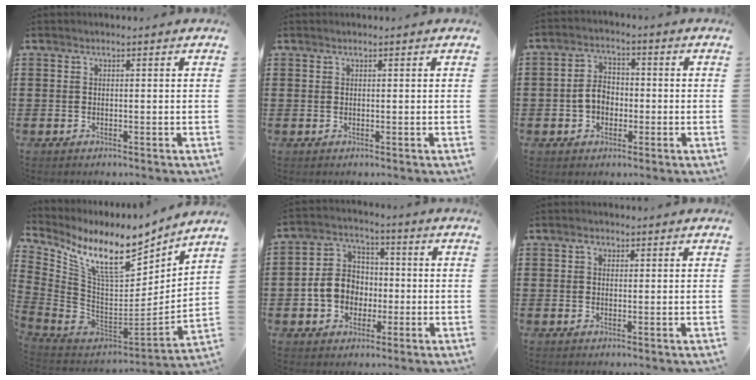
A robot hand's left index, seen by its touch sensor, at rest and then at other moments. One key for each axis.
{"total": 0.0}
{"total": 4.7, "fx": -1.0, "fy": 3.5, "fz": 3.0, "tx": -0.069, "ty": 0.007, "tz": -0.024}
{"total": 12.8, "fx": 8.6, "fy": 3.9, "fz": 8.6, "tx": -0.192, "ty": -0.064, "tz": 0.146}
{"total": 7.5, "fx": -1.3, "fy": 6.6, "fz": 3.3, "tx": -0.091, "ty": 0.022, "tz": -0.025}
{"total": 1.3, "fx": 0.4, "fy": 1.0, "fz": 0.7, "tx": -0.016, "ty": 0.007, "tz": 0.007}